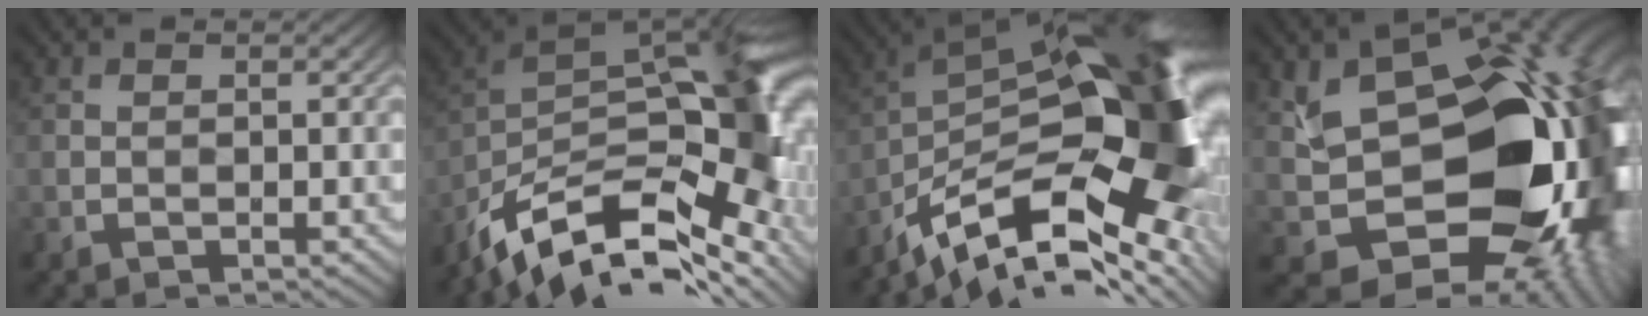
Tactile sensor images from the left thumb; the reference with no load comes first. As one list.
[{"total": 15.5, "force": [-8.8, 6.4, 10.9], "torque": [-0.214, -0.014, -0.151]}, {"total": 18.3, "force": [-7.0, 7.7, 15.1], "torque": [-0.244, -0.005, -0.123]}, {"total": 19.8, "force": [1.2, 13.9, 14.1], "torque": [-0.192, -0.055, 0.075]}]